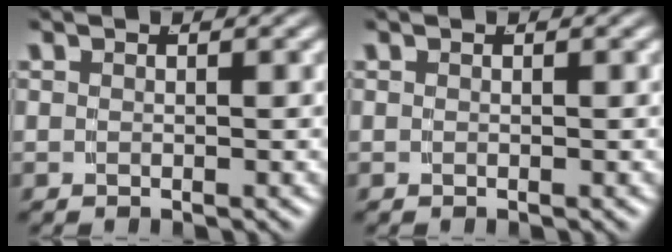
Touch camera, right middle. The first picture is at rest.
{"total": 0.0}